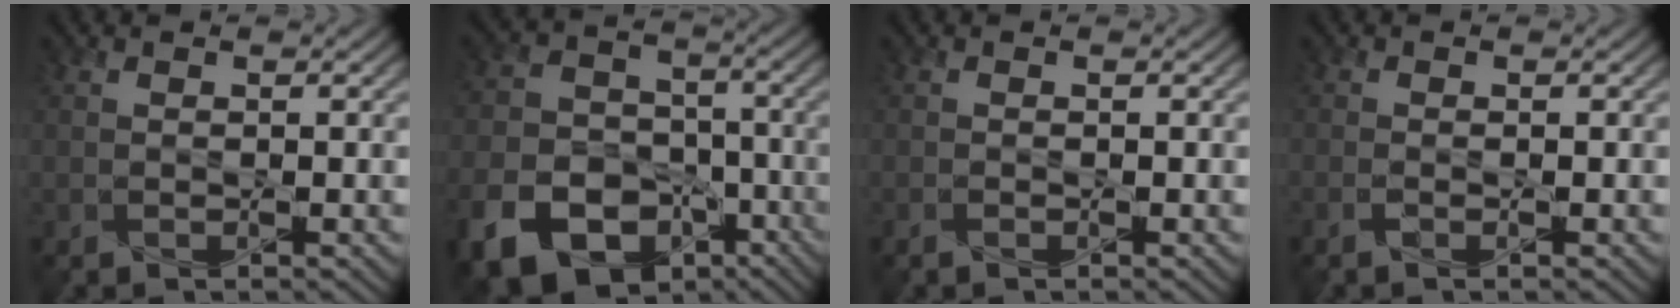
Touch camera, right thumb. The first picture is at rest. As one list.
[{"total": 15.5, "force": [-8.4, 10.8, 7.4], "torque": [-0.190, -0.044, -0.152]}, {"total": 0.7, "force": [-0.5, 0.3, 0.4], "torque": [-0.009, -0.002, -0.008]}, {"total": 1.1, "force": [-0.6, 0.3, 0.9], "torque": [-0.022, -0.001, -0.014]}]